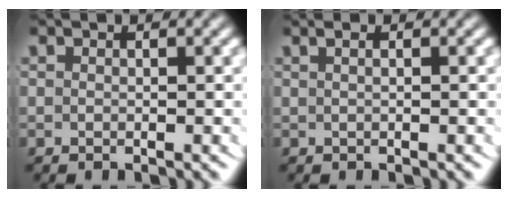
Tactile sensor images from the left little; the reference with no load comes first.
{"total": 1.6, "force": [0.8, 0.4, 1.4], "torque": [-0.007, 0.013, 0.008]}